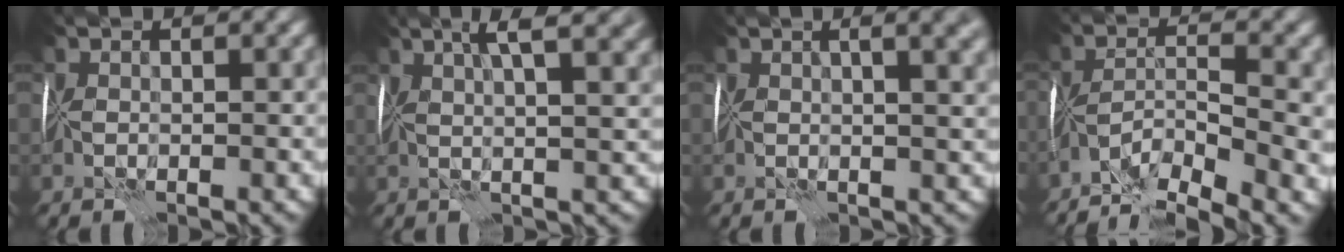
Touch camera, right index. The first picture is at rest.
{"total": 5.6, "force": [3.0, 0.5, 4.7], "torque": [-0.057, 0.018, 0.039]}
{"total": 6.7, "force": [2.8, 2.5, 5.5], "torque": [-0.049, 0.030, 0.024]}
{"total": 6.2, "force": [-5.1, -0.1, 3.6], "torque": [-0.045, -0.009, -0.093]}